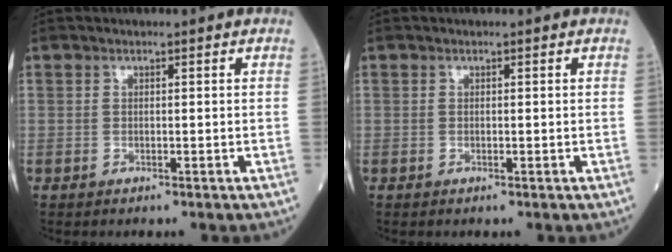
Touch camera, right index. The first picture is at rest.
{"total": 0.0}